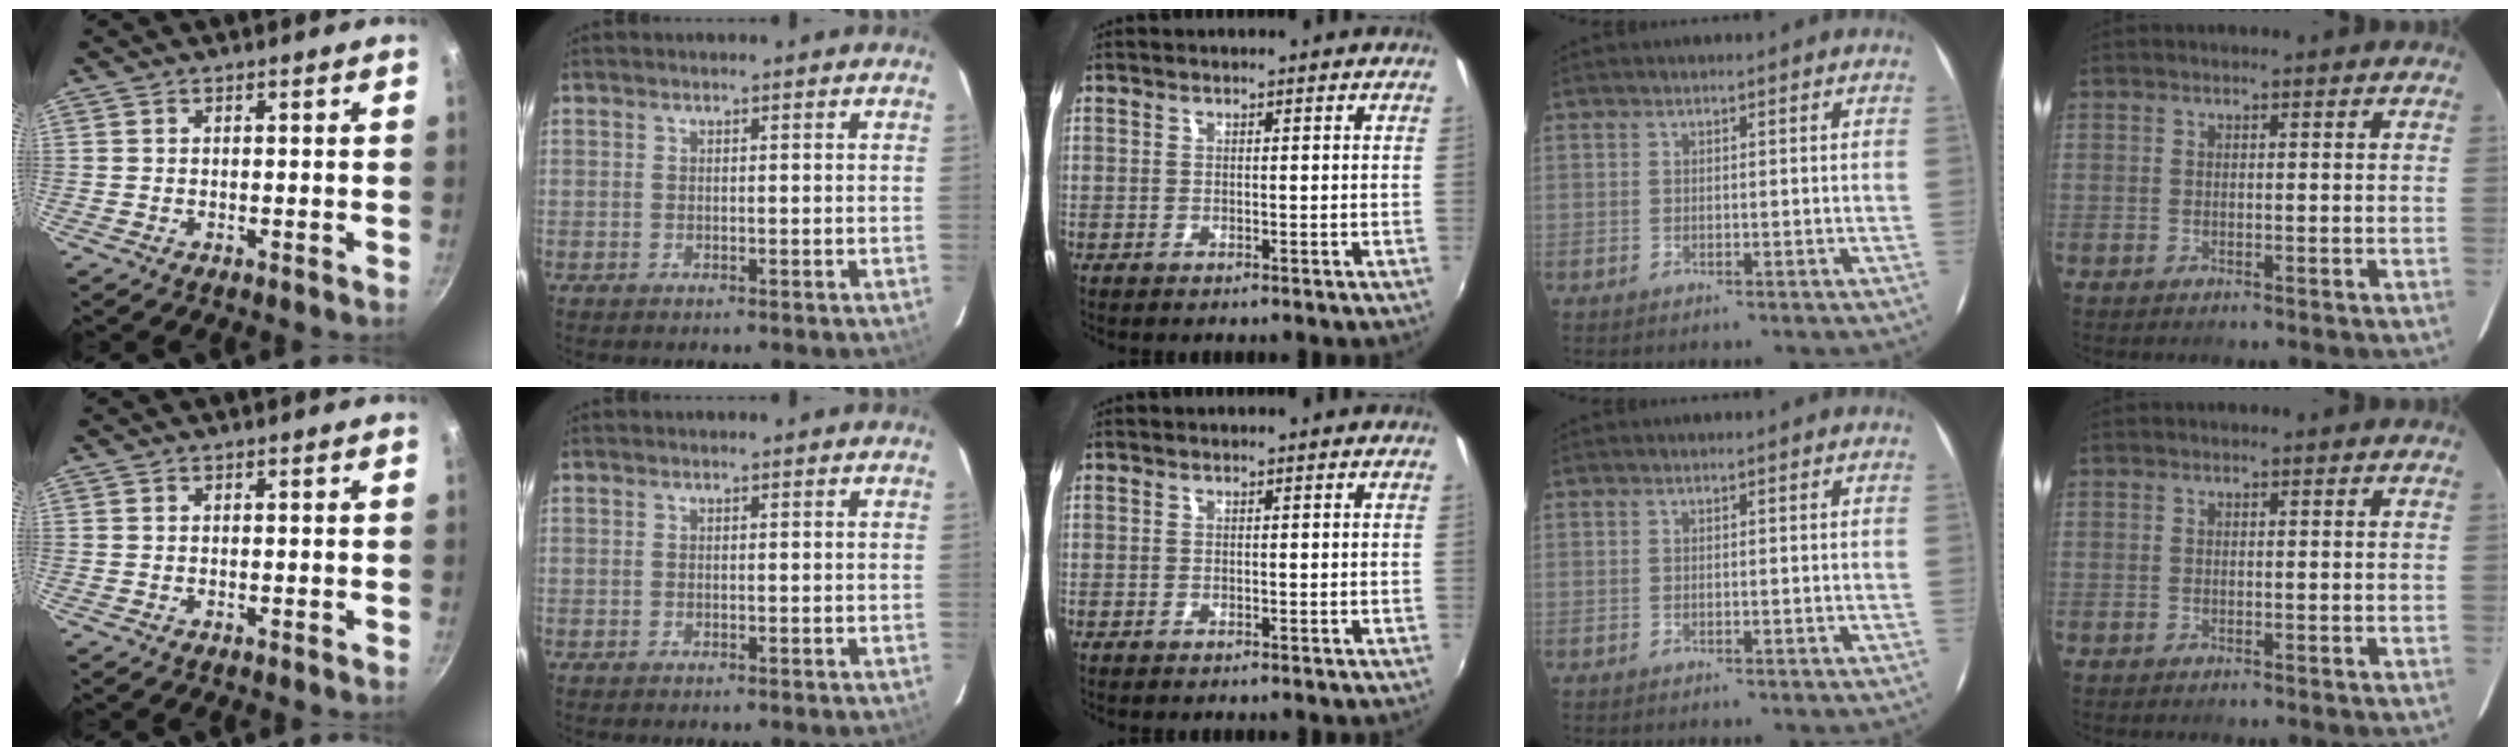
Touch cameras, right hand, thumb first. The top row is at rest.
{}